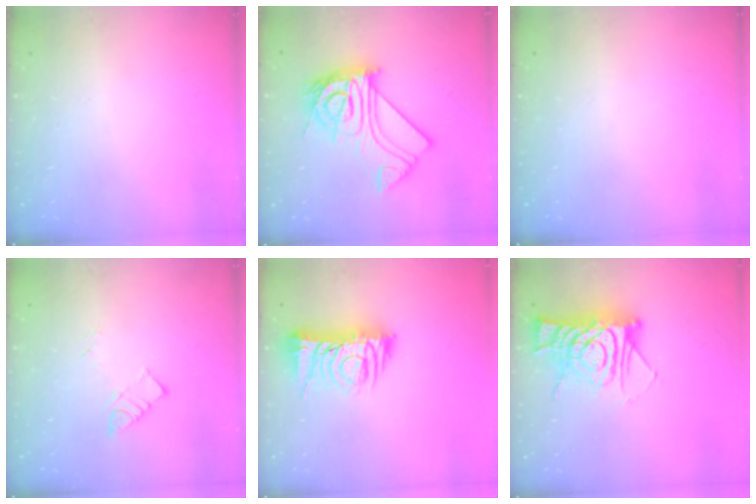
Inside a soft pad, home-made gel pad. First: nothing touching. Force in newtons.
{"total": 21.6, "press": 21.6, "slide": 2.0}
{"total": 0.0}
{"total": 3.4, "press": 3.4, "slide": 0.2}
{"total": 9.9, "press": 9.8, "slide": 1.4}
{"total": 12.5, "press": 12.5, "slide": 1.1}